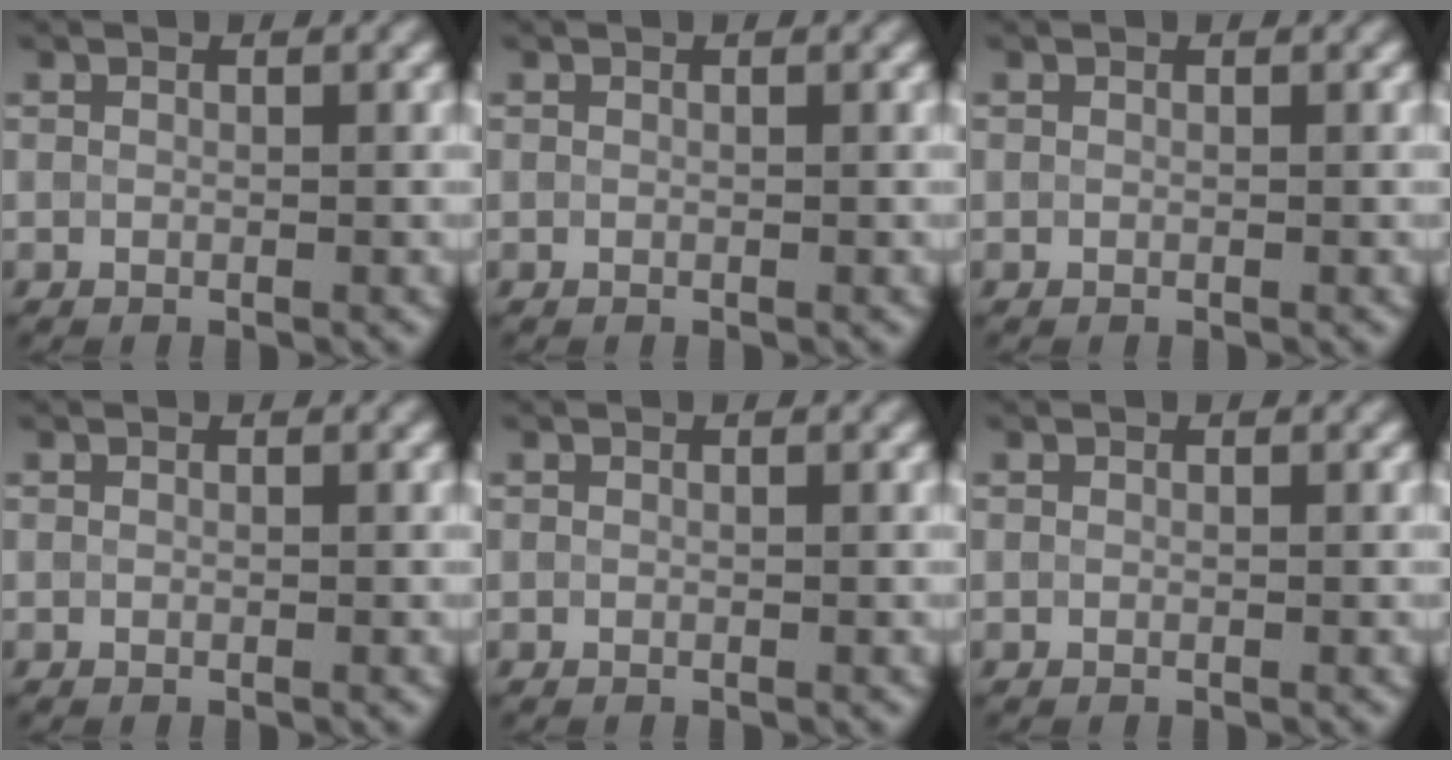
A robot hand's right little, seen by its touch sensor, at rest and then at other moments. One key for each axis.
{"total": 0.0}
{"total": 0.0}
{"total": 0.0}
{"total": 0.0}
{"total": 0.0}